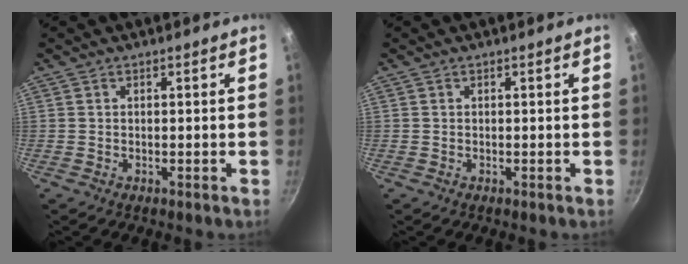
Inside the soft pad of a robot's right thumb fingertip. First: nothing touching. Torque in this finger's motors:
{"motor_torque": [-0.05, 0.05, 0.00, 0.00, 0.00]}